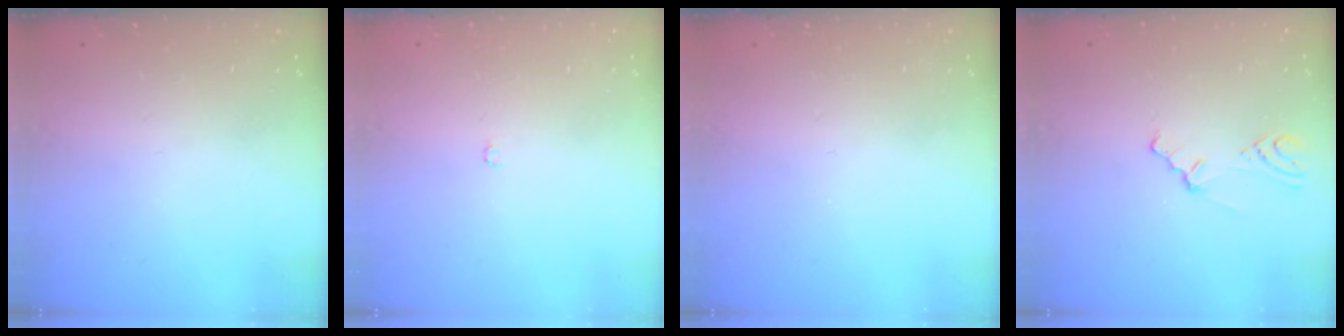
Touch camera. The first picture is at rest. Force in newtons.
{"total": 1.9, "press": 1.9, "slide": 0.3}
{"total": 0.0}
{"total": 2.0, "press": 1.9, "slide": 0.7}